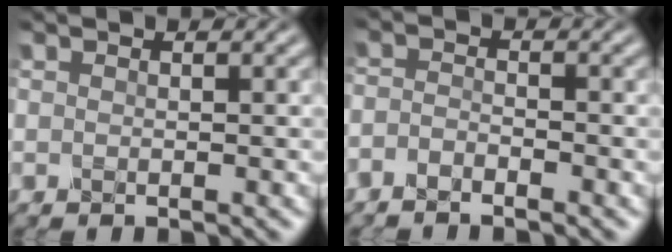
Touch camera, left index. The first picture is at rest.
{"total": 1.6, "force": [-1.4, 0.4, 0.7], "torque": [-0.016, -0.001, -0.036]}